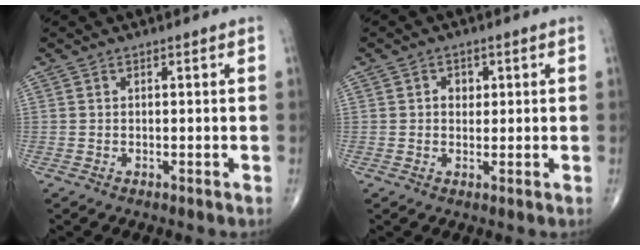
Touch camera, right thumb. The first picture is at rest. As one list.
[{"total": 2.5, "force": [0.6, 2.0, 1.3], "torque": [-0.004, 0.000, 0.006]}]